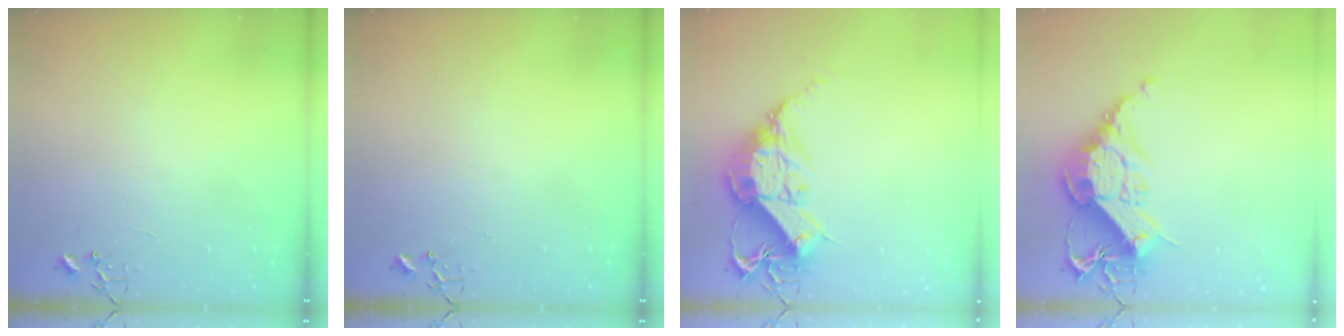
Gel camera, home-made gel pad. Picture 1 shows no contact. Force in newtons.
{"total": 0.0}
{"total": 15.7, "press": 15.6, "slide": 1.4}
{"total": 18.5, "press": 18.4, "slide": 1.5}